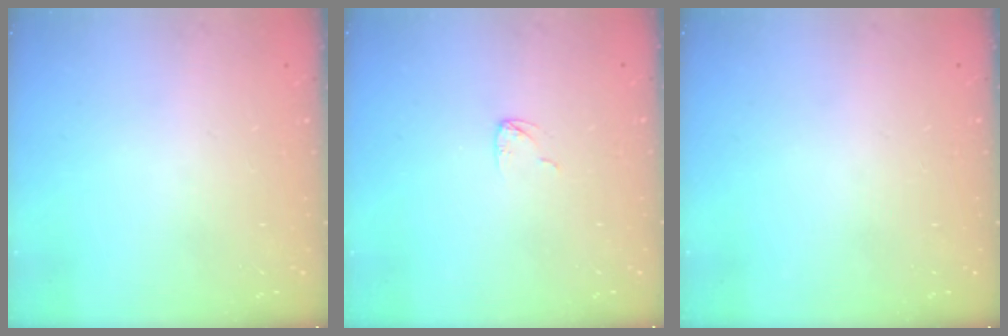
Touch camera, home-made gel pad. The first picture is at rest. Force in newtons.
{"total": 2.9, "press": 2.9, "slide": 0.2}
{"total": 0.0}